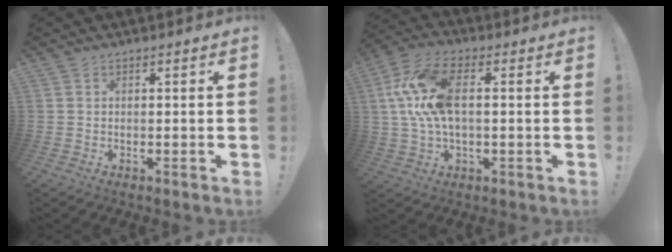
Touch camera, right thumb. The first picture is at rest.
{"total": 14.5, "force": [2.0, 7.5, 12.2], "torque": [-0.246, 0.003, 0.035]}